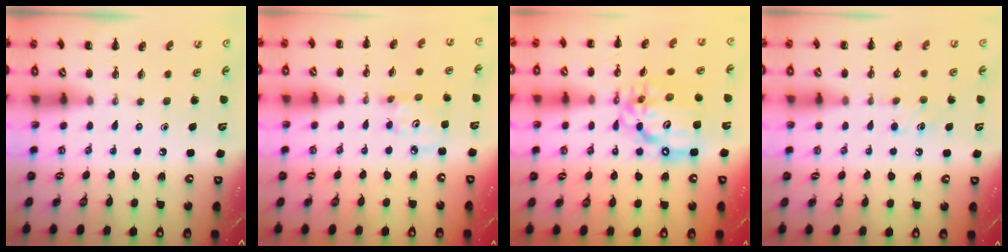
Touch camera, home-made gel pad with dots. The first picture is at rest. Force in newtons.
{"total": 4.1, "press": 4.1, "slide": 0.6}
{"total": 15.2, "press": 14.7, "slide": 4.2}
{"total": 6.9, "press": 6.6, "slide": 2.0}